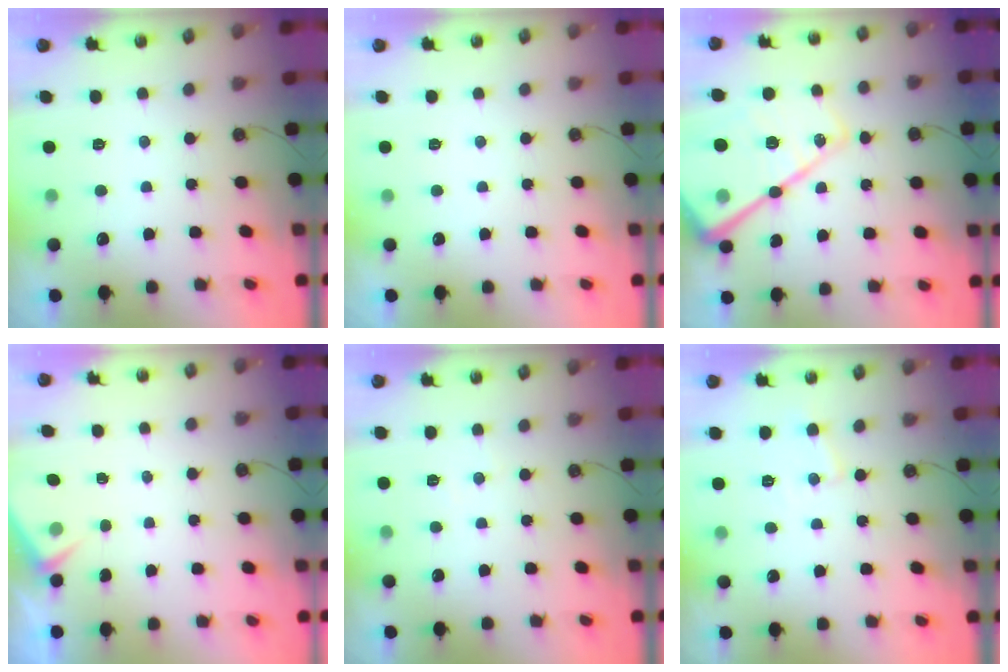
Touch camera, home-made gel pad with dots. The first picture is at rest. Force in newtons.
{"total": 0.0}
{"total": 26.9, "press": 26.7, "slide": 3.2}
{"total": 3.2, "press": 3.1, "slide": 0.5}
{"total": 2.2, "press": 2.2, "slide": 0.4}
{"total": 5.7, "press": 5.7, "slide": 0.4}